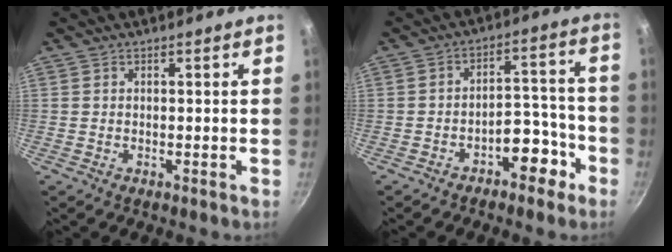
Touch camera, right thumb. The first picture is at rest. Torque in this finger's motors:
{"motor_torque": [2.65, 2.36, 0.43, -0.99, 0.01]}